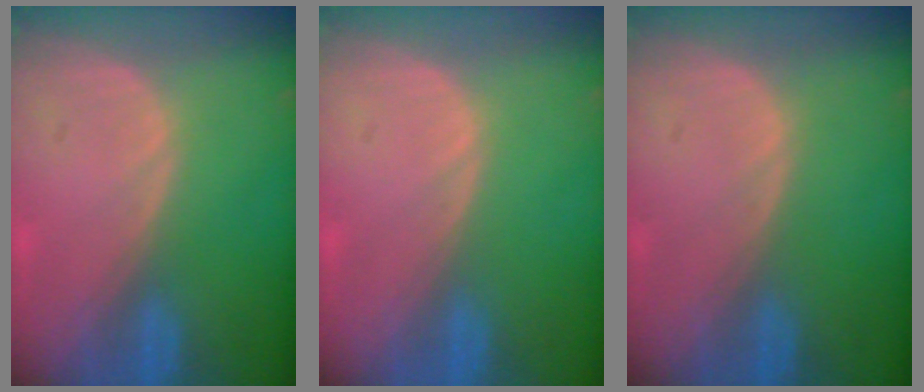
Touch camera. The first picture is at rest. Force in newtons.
{"total": 0.0}
{"total": 0.0}